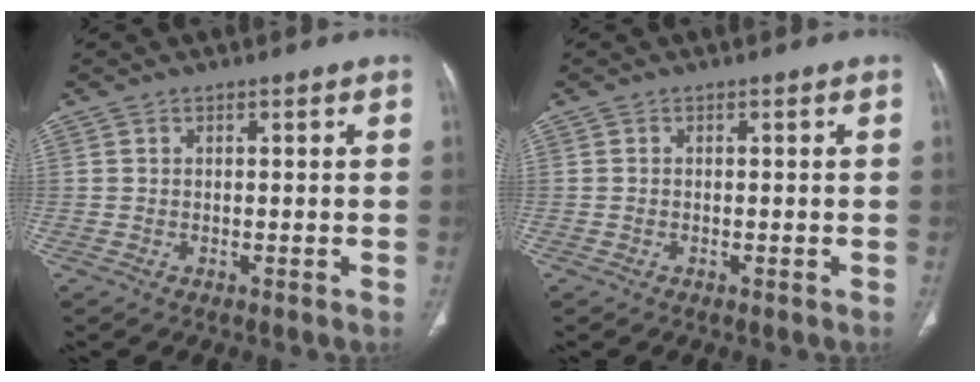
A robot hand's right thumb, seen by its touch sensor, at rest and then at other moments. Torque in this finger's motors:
{"motor_torque": [-0.24, 0.57, -0.35, 0.04, -0.02]}